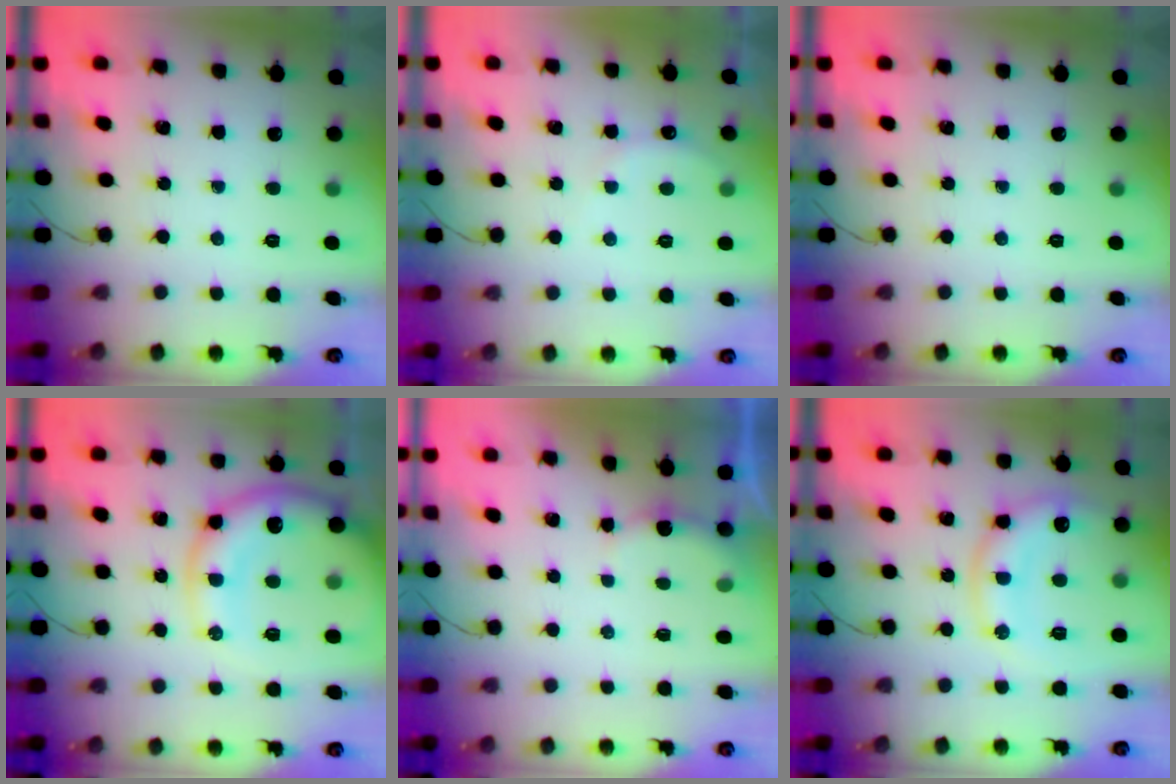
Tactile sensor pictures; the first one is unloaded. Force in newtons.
{"total": 5.4, "press": 5.4, "slide": 0.9}
{"total": 0.0}
{"total": 15.9, "press": 15.5, "slide": 3.2}
{"total": 4.9, "press": 4.9, "slide": 0.7}
{"total": 11.9, "press": 11.8, "slide": 1.4}